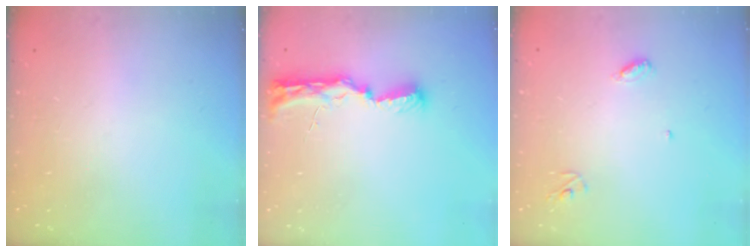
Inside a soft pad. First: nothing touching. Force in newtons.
{"total": 8.9, "press": 8.9, "slide": 1.3}
{"total": 3.9, "press": 3.9, "slide": 0.3}